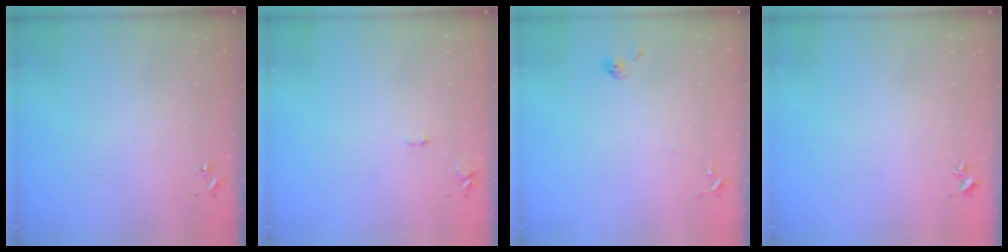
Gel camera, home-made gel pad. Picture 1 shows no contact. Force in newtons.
{"total": 5.2, "press": 5.1, "slide": 0.8}
{"total": 5.9, "press": 5.9, "slide": 0.5}
{"total": 1.8, "press": 1.8, "slide": 0.2}